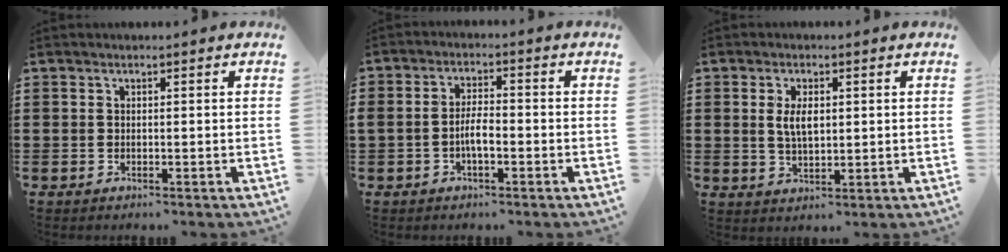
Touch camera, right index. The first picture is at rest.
{"total": 3.8, "force": [-1.3, 1.4, 3.2], "torque": [-0.065, 0.006, -0.028]}
{"total": 3.9, "force": [0.7, 1.8, 3.4], "torque": [-0.063, 0.003, 0.010]}